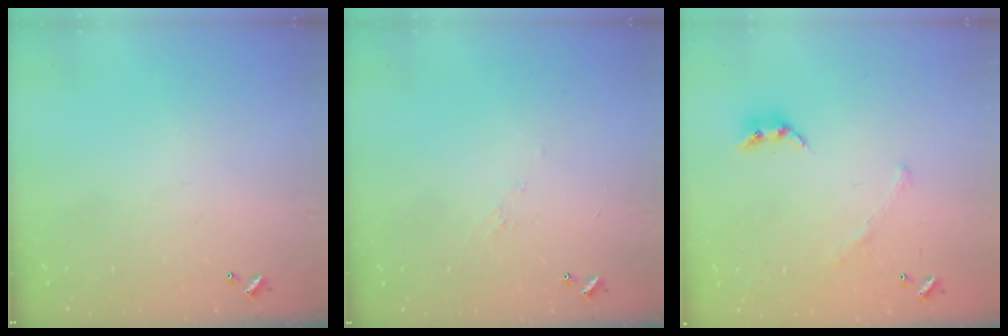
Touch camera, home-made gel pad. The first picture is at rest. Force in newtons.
{"total": 5.0, "press": 4.9, "slide": 0.5}
{"total": 2.9, "press": 2.7, "slide": 1.0}